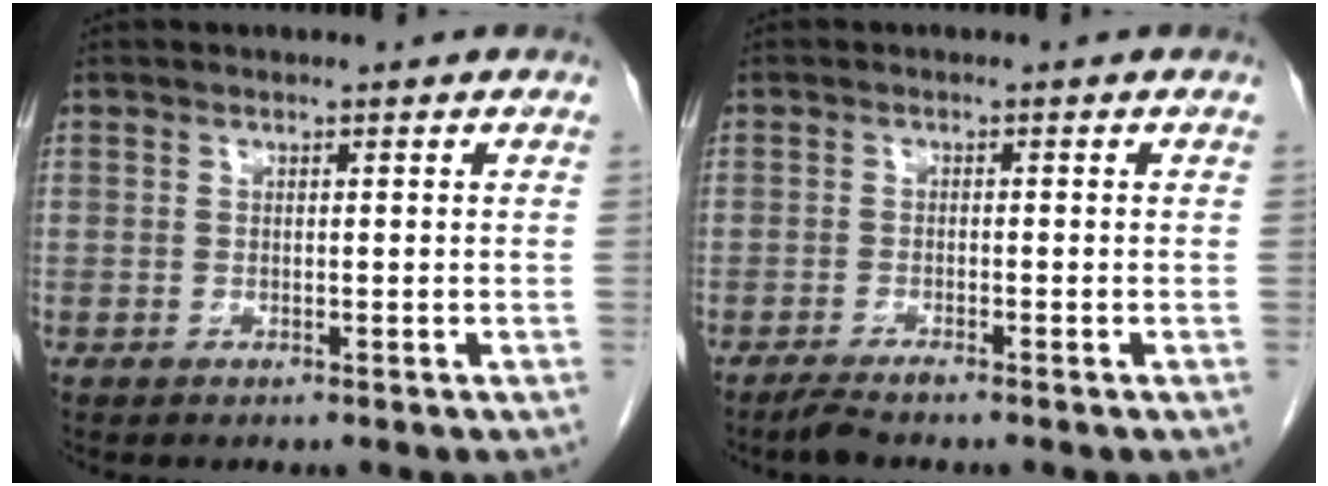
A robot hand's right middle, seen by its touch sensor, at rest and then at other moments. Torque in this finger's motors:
{"motor_torque": [0.31, -0.22, 0.00, 0.01]}